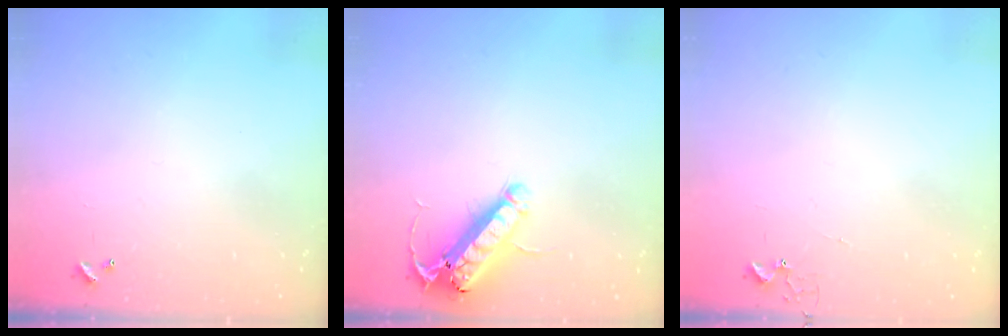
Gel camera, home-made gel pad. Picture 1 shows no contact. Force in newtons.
{"total": 14.7, "press": 14.5, "slide": 2.6}
{"total": 2.9, "press": 2.9, "slide": 0.3}